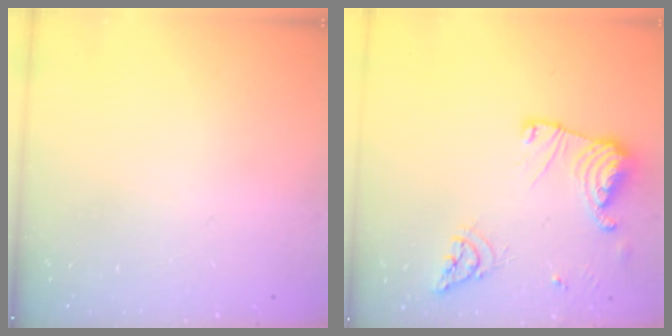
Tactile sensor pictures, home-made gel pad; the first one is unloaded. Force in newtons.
{"total": 15.0, "press": 14.9, "slide": 1.5}